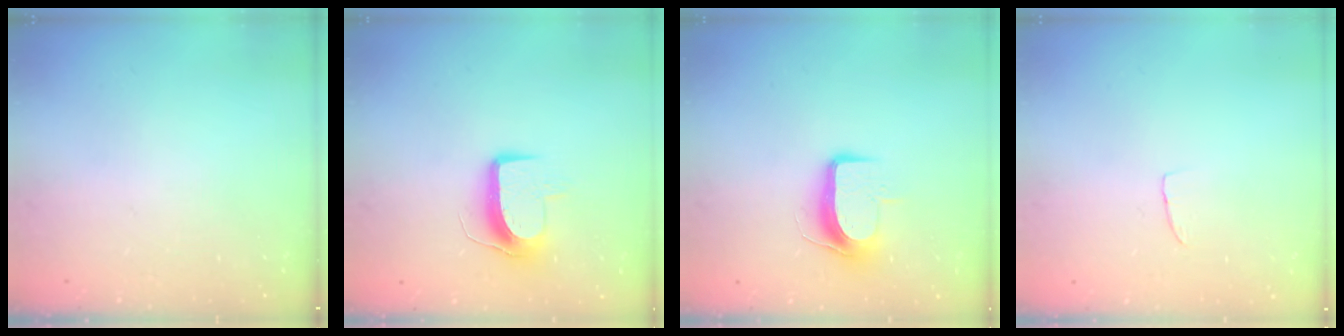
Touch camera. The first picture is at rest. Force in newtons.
{"total": 9.6, "press": 9.6, "slide": 0.2}
{"total": 9.2, "press": 9.1, "slide": 0.9}
{"total": 3.5, "press": 3.5, "slide": 0.2}